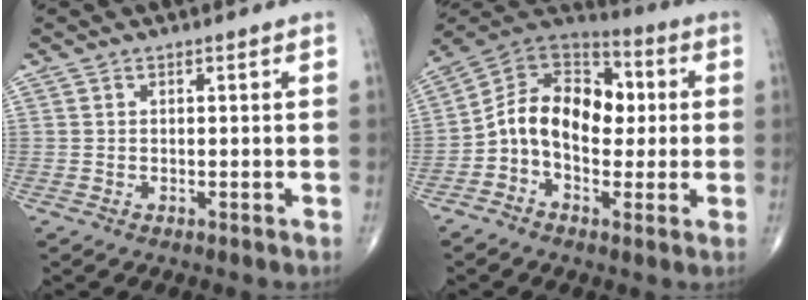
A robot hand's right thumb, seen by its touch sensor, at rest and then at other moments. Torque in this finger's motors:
{"motor_torque": [1.03, 1.04, 0.26, -0.23, 0.17]}